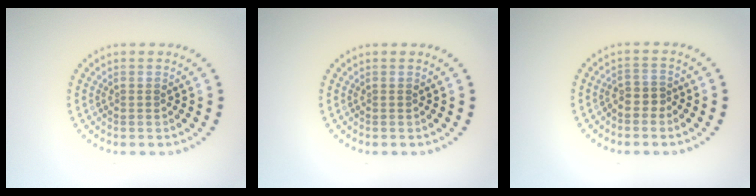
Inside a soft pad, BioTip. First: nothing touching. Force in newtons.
{"total": 0.0}
{"total": 1.5, "press": 1.2, "slide": 0.9}